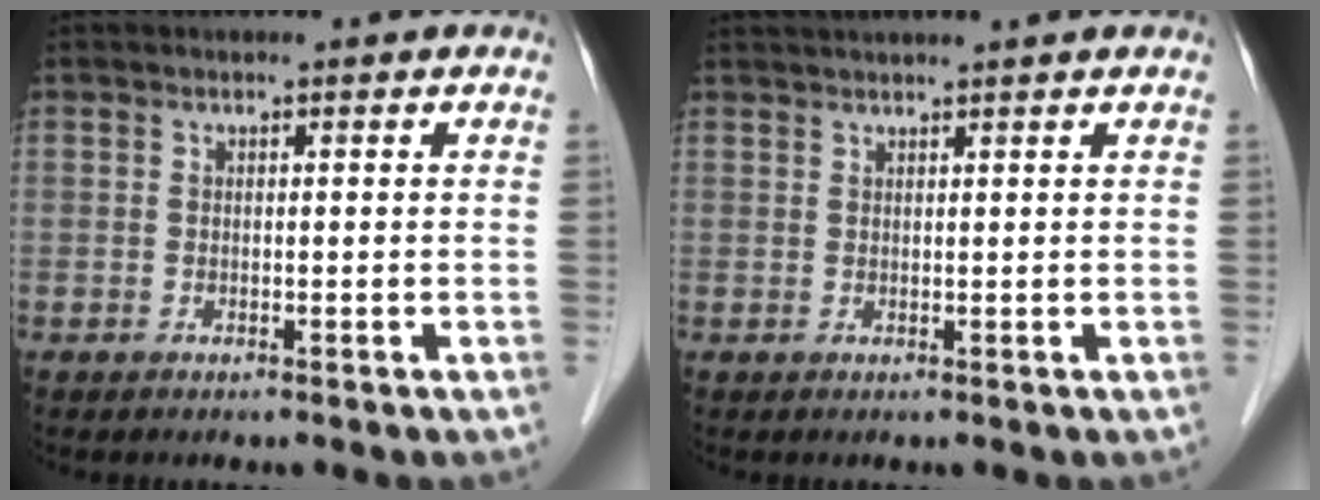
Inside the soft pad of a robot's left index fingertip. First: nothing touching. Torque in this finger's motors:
{"motor_torque": [-0.62, -0.99, 0.45, 0.12]}